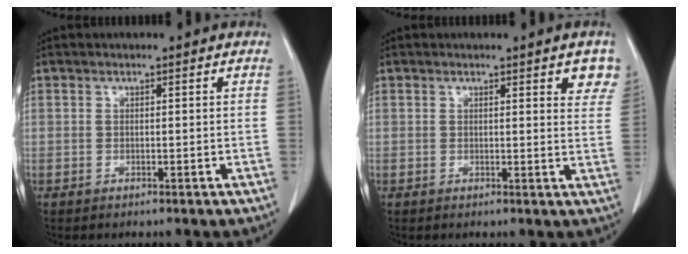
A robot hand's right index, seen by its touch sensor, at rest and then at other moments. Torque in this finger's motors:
{"motor_torque": [0.09, 0.13, 0.03, 0.00]}